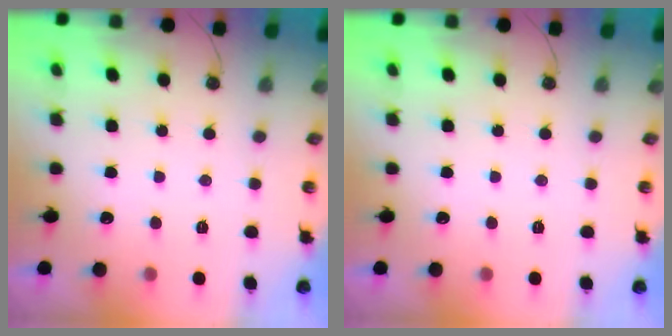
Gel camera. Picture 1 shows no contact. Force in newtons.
{"total": 0.0}